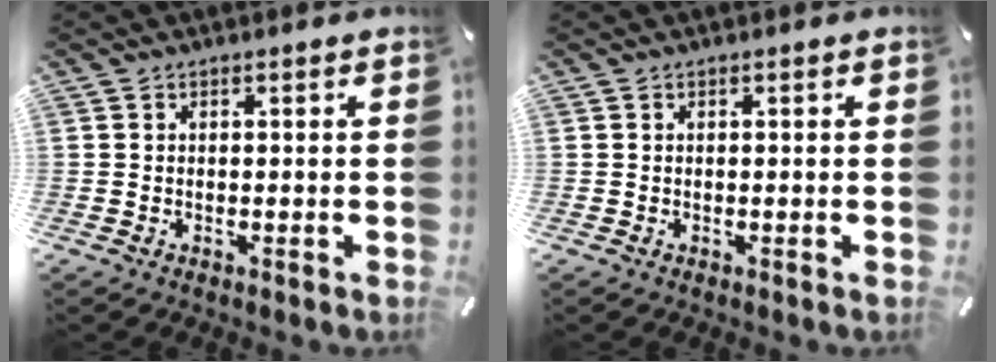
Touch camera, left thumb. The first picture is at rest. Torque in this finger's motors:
{"motor_torque": [0.00, 0.00, 0.01, 0.00, 0.00]}